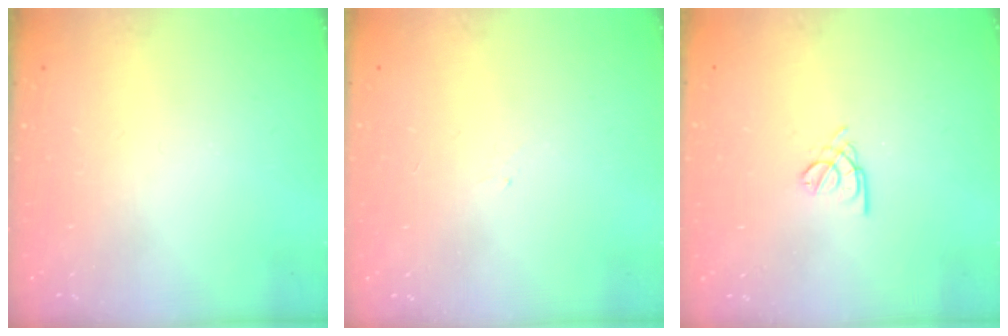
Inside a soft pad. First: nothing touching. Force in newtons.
{"total": 1.3, "press": 1.2, "slide": 0.5}
{"total": 2.2, "press": 2.1, "slide": 0.5}